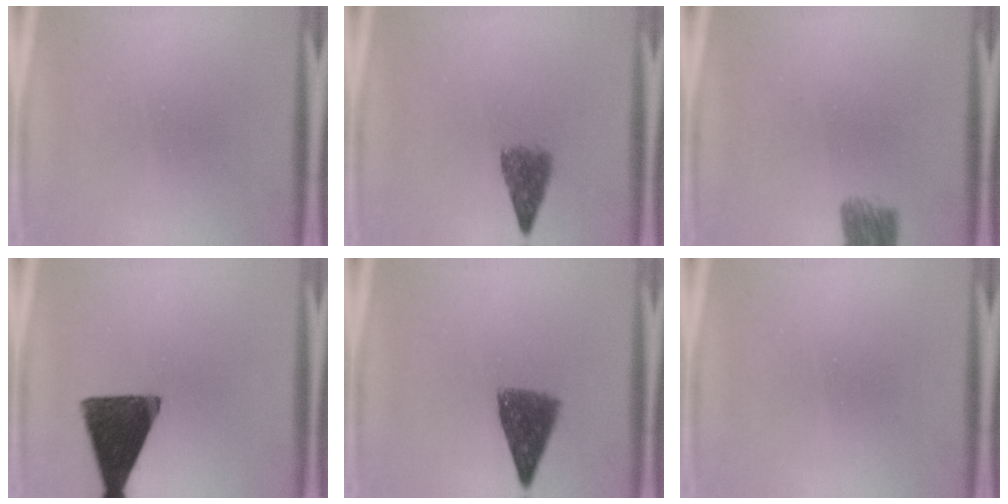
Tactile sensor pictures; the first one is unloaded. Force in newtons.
{"total": 4.1}
{"total": 3.9}
{"total": 15.2}
{"total": 7.3}
{"total": 0.0}